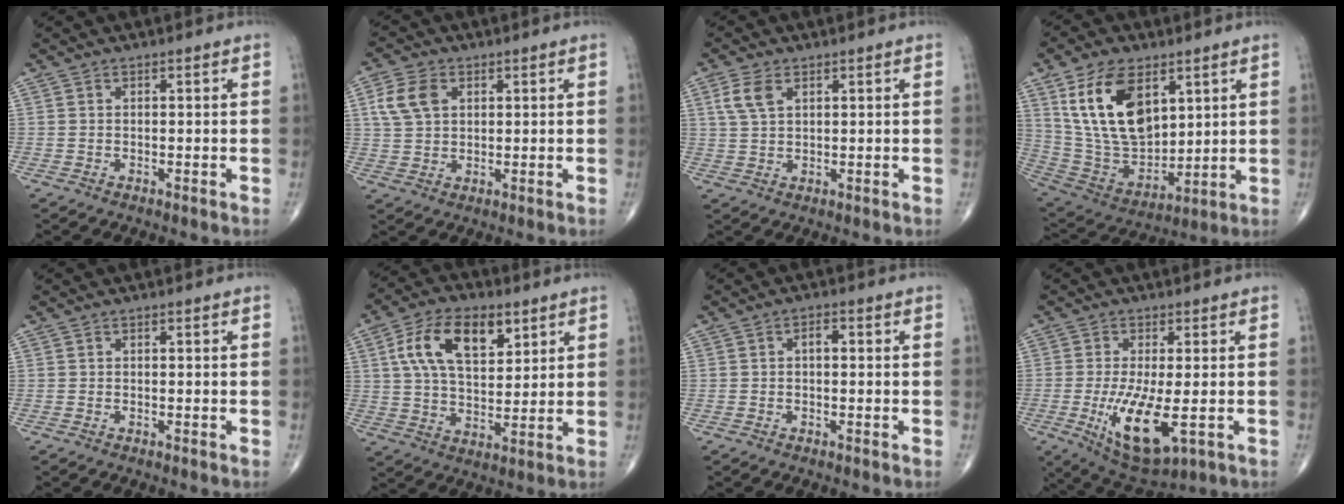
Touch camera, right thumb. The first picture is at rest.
{"total": 6.8, "force": [2.3, 4.7, 4.4], "torque": [-0.082, 0.002, 0.044]}
{"total": 4.5, "force": [2.0, 2.5, 3.2], "torque": [-0.067, 0.003, 0.043]}
{"total": 19.0, "force": [7.5, 11.0, 13.5], "torque": [-0.224, -0.033, 0.159]}
{"total": 0.0}
{"total": 14.2, "force": [5.7, 7.6, 10.6], "torque": [-0.171, -0.008, 0.102]}
{"total": 1.6, "force": [0.0, 0.9, 1.3], "torque": [-0.018, 0.005, -0.004]}
{"total": 11.3, "force": [-2.6, 3.7, 10.4], "torque": [-0.194, -0.026, -0.032]}